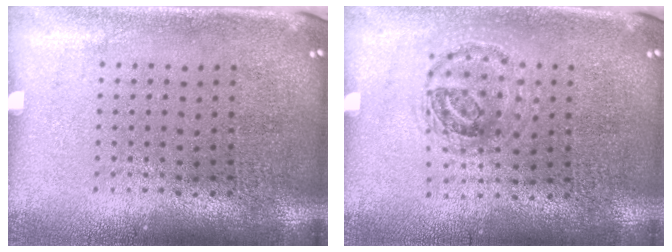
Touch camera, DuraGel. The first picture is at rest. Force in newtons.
{"total": 1.0, "press": 0.9, "slide": 0.3}